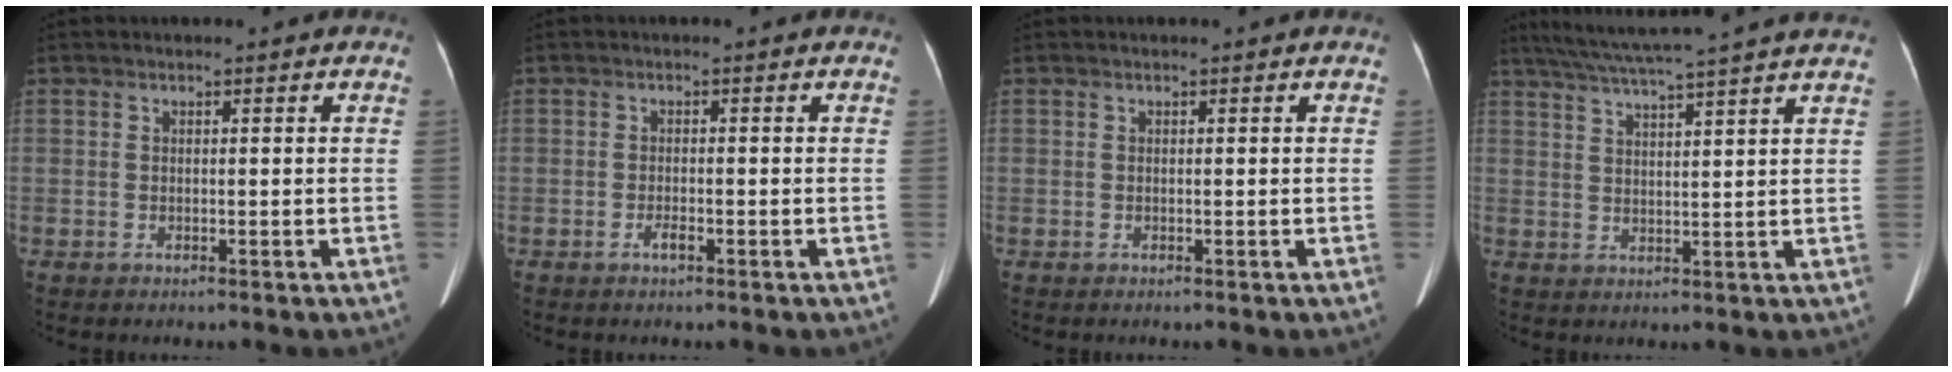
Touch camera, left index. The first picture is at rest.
{"total": 1.2, "force": [-0.9, 0.2, 0.7], "torque": [-0.018, -0.004, -0.015]}
{"total": 0.0}
{"total": 15.2, "force": [13.1, -1.1, 7.6], "torque": [-0.138, 0.021, 0.175]}